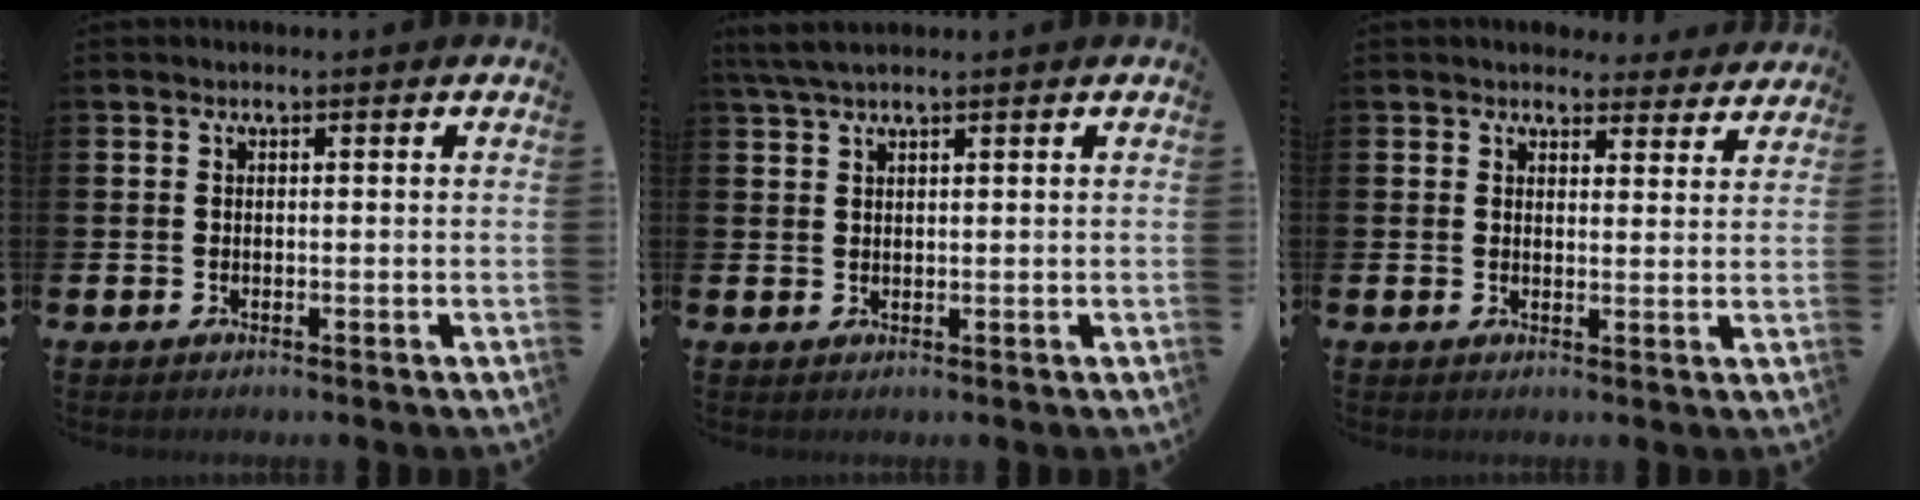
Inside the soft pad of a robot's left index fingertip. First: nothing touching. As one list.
[{"total": 2.6, "force": [2.1, 0.4, 1.5], "torque": [-0.035, 0.003, 0.038]}, {"total": 3.7, "force": [3.4, 1.4, -0.2], "torque": [0.014, -0.025, 0.057]}]